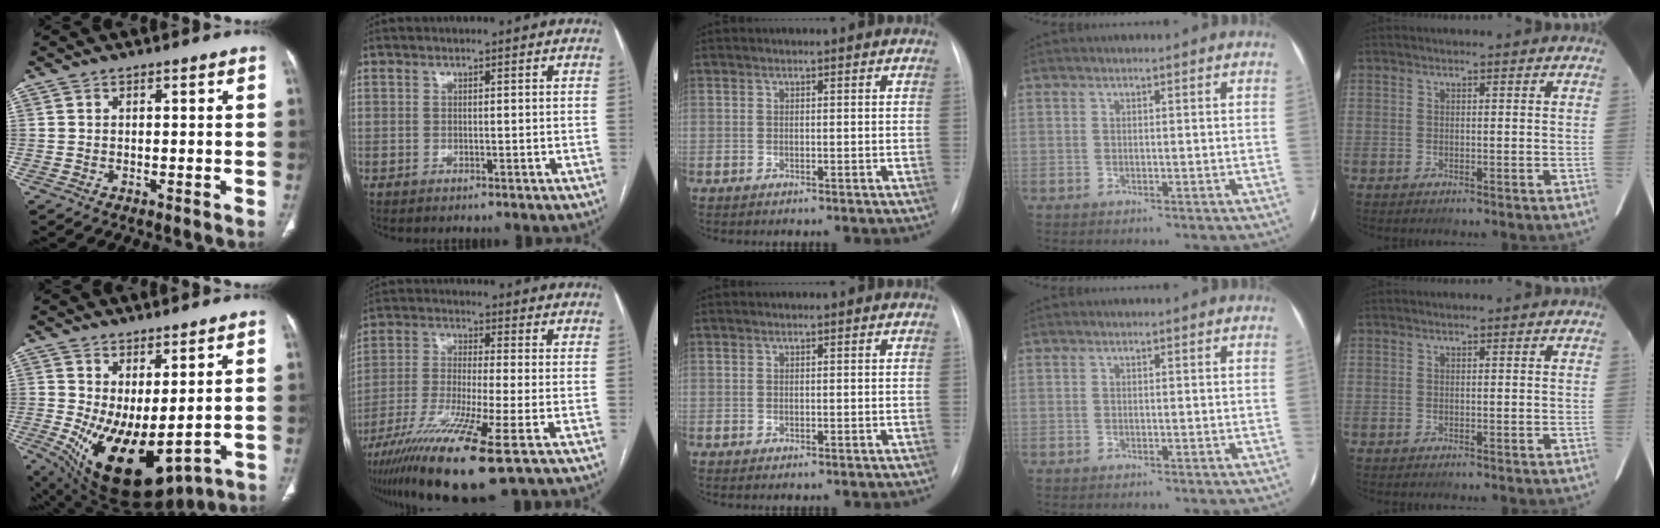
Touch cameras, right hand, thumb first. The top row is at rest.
{"thumb": {"total": 14.9, "force": [-0.8, 6.9, 13.2], "torque": [-0.224, -0.024, 0.021]}, "index": {"total": 14.8, "force": [-8.5, -0.1, 12.1], "torque": [-0.245, -0.041, -0.155]}}